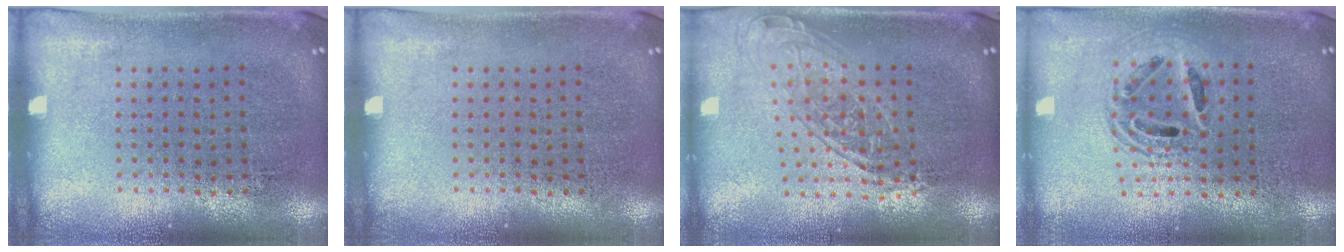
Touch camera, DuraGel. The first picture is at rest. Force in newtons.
{"total": 0.0}
{"total": 1.7, "press": 1.4, "slide": 1.0}
{"total": 1.6, "press": 1.4, "slide": 0.8}